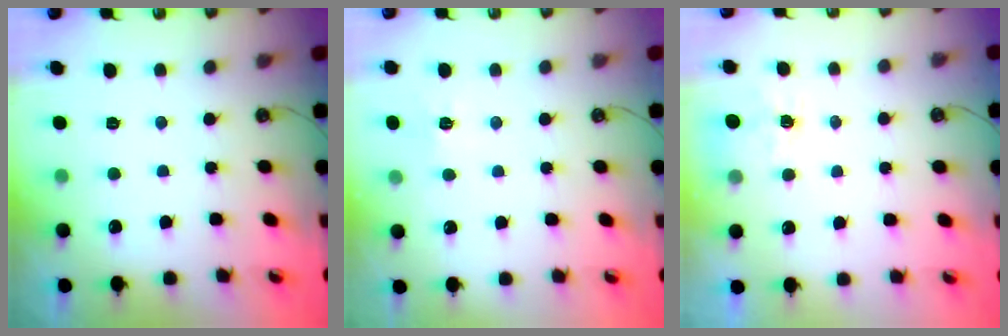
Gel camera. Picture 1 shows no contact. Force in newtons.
{"total": 5.5, "press": 5.5, "slide": 0.7}
{"total": 4.8, "press": 4.8, "slide": 0.6}